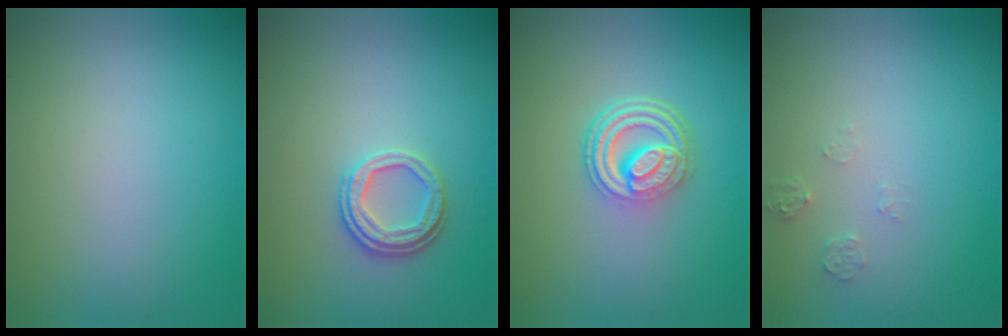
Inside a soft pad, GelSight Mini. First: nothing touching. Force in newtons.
{"total": 2.5, "press": 2.1, "slide": 1.4}
{"total": 4.8, "press": 3.4, "slide": 3.4}
{"total": 1.1, "press": 1.1, "slide": 0.1}